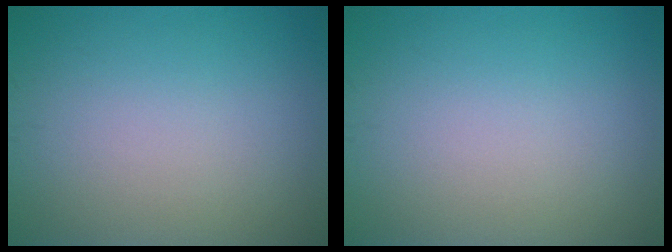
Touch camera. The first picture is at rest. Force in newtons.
{"total": 0.0}